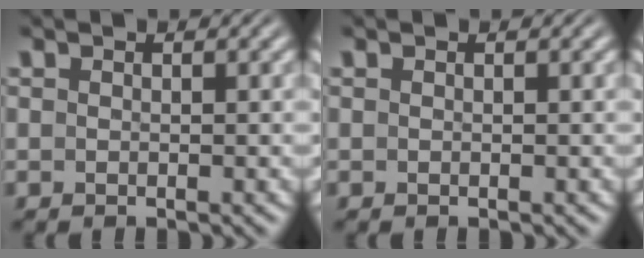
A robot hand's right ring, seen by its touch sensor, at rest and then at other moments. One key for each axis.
{"total": 0.0}